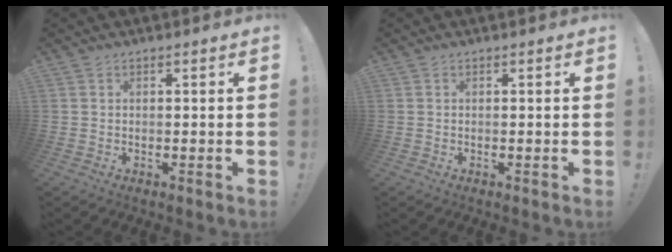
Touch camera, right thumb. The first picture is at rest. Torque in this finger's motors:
{"motor_torque": [-0.01, 0.00, 0.00, 0.00, 0.00]}